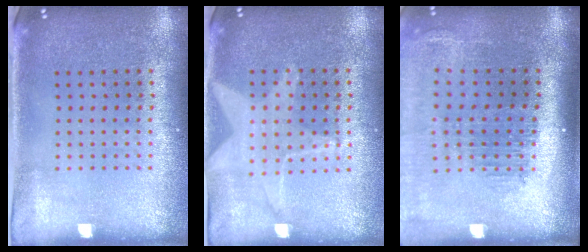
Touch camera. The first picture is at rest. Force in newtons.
{"total": 1.5, "press": 1.4, "slide": 0.5}
{"total": 2.1, "press": 1.7, "slide": 1.2}